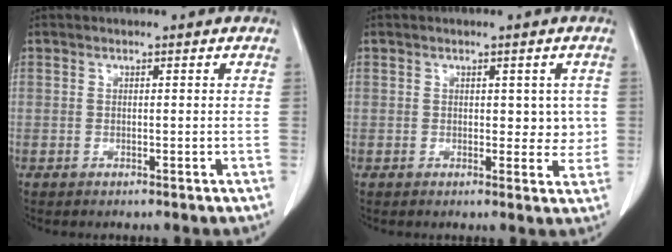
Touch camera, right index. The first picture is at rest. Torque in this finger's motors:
{"motor_torque": [0.16, 0.10, 0.00, -0.01]}